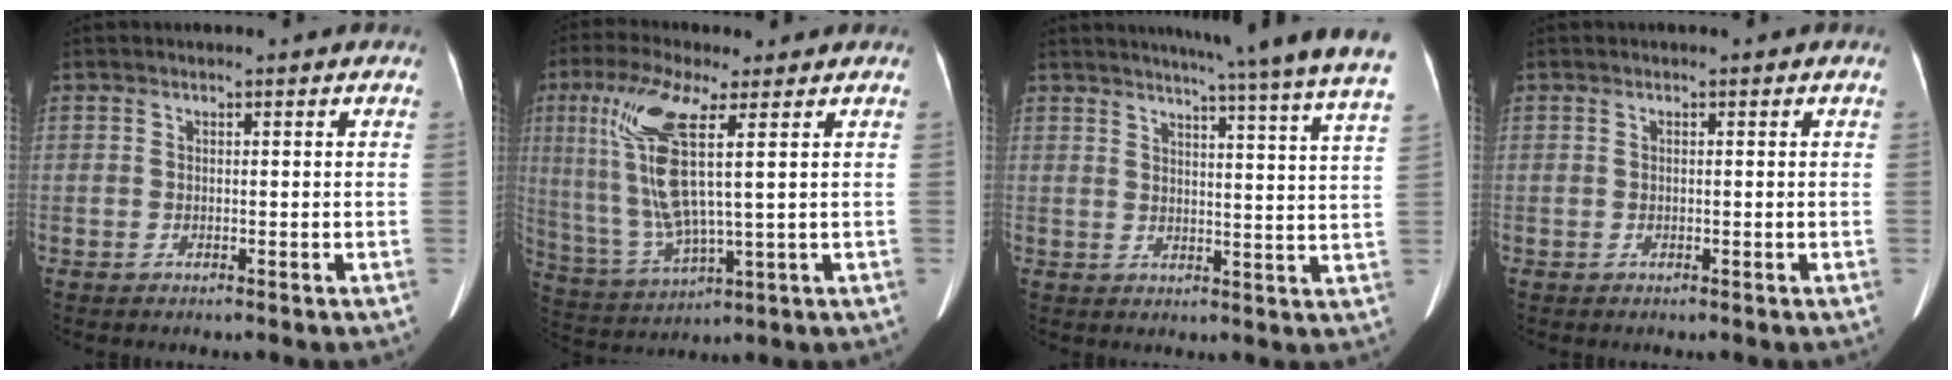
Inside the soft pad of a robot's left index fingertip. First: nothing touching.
{"total": 12.7, "force": [3.9, 1.7, 11.9], "torque": [-0.278, -0.005, 0.077]}
{"total": 21.7, "force": [19.3, -1.8, 9.8], "torque": [-0.138, -0.062, 0.224]}
{"total": 0.0}